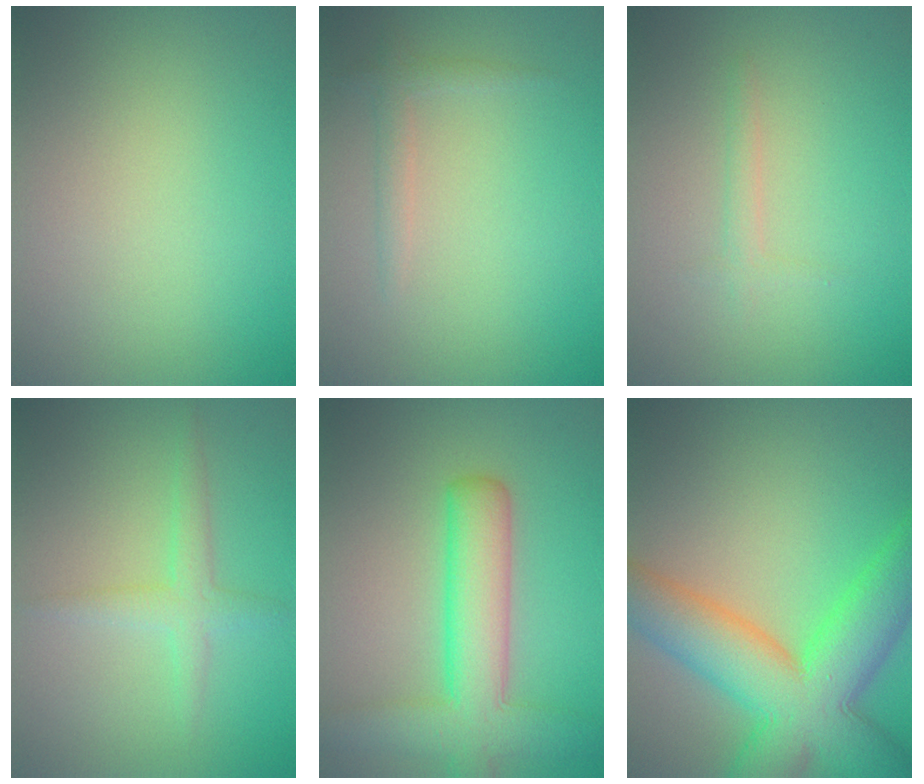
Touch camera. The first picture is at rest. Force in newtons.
{"total": 1.4, "press": 1.4, "slide": 0.1}
{"total": 1.2, "press": 1.2, "slide": 0.0}
{"total": 2.3, "press": 2.3, "slide": 0.1}
{"total": 7.6, "press": 7.6, "slide": 0.3}
{"total": 12.3, "press": 12.3, "slide": 0.4}